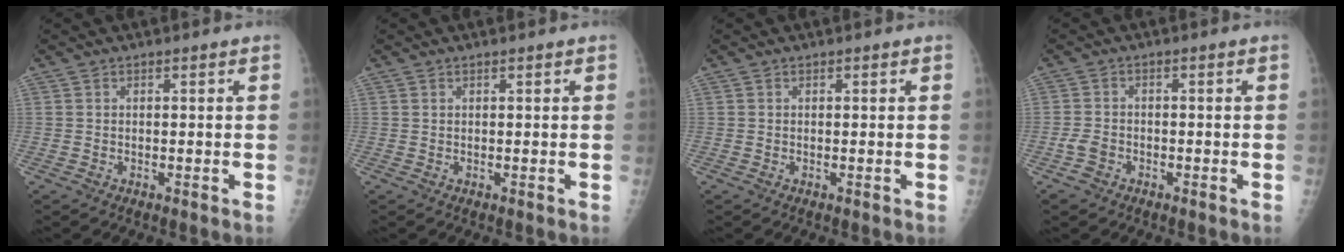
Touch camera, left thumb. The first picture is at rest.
{"total": 0.0}
{"total": 0.0}
{"total": 2.8, "force": [-1.5, 2.1, 1.1], "torque": [-0.018, 0.010, -0.028]}